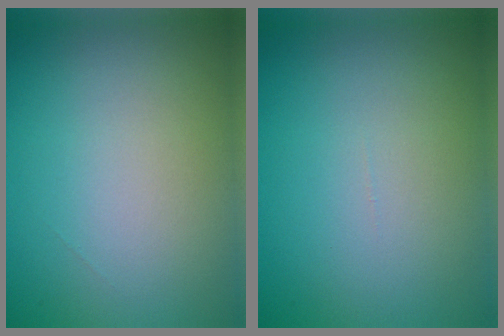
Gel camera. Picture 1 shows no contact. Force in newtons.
{"total": 0.0}